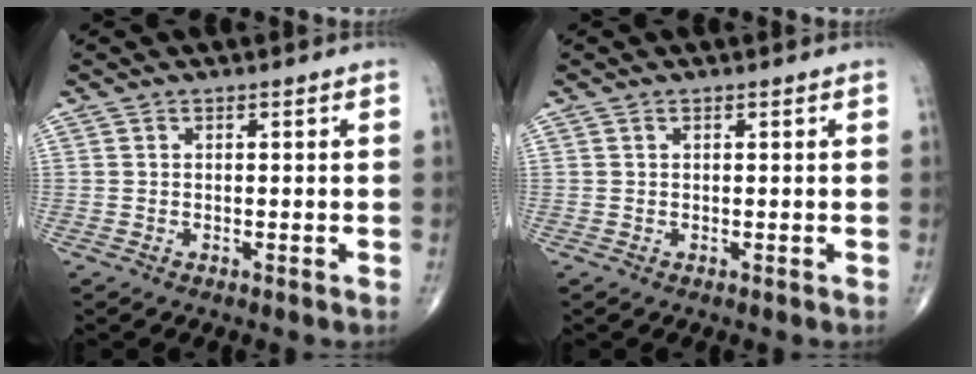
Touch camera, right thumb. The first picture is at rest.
{"total": 0.0}